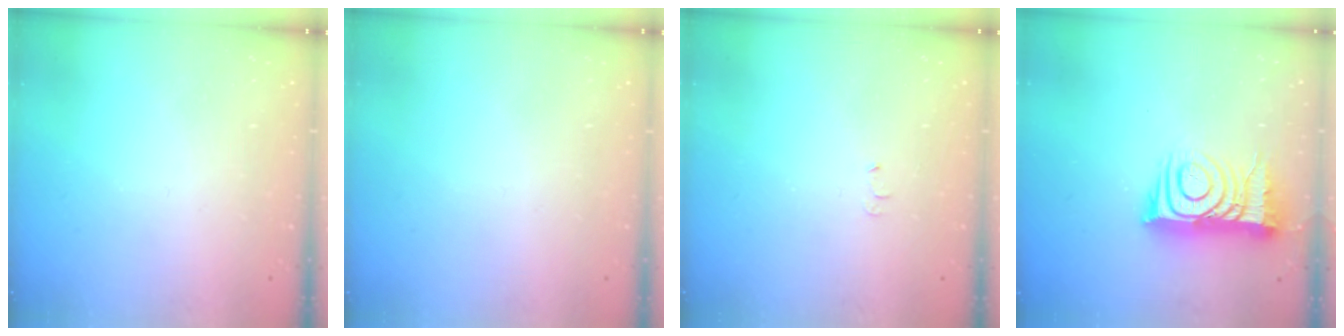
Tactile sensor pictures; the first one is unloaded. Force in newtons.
{"total": 1.6, "press": 1.6, "slide": 0.1}
{"total": 4.2, "press": 4.2, "slide": 0.5}
{"total": 13.3, "press": 13.2, "slide": 1.0}